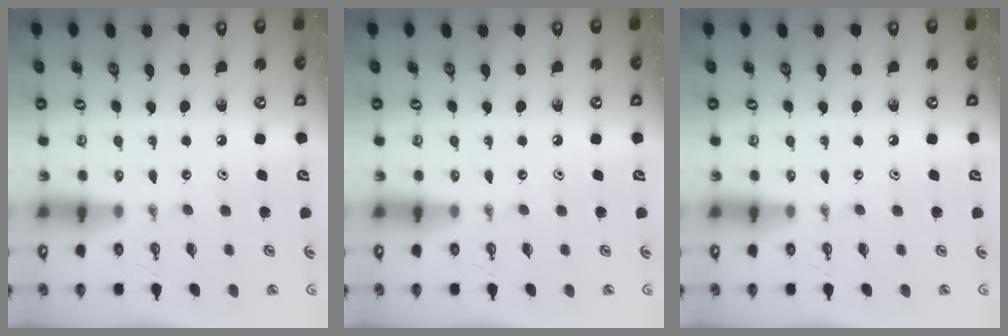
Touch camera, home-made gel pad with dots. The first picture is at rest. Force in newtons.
{"total": 0.0}
{"total": 0.0}